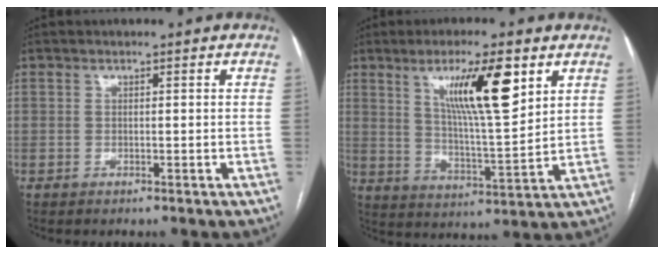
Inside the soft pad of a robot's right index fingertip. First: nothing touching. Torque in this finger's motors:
{"motor_torque": [1.15, 0.99, 0.45, 0.16]}